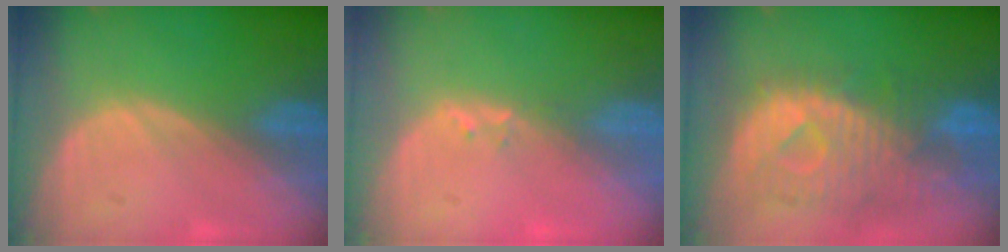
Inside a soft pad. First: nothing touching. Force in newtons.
{"total": 1.0, "press": 0.9, "slide": 0.5}
{"total": 11.0, "press": 9.7, "slide": 5.2}